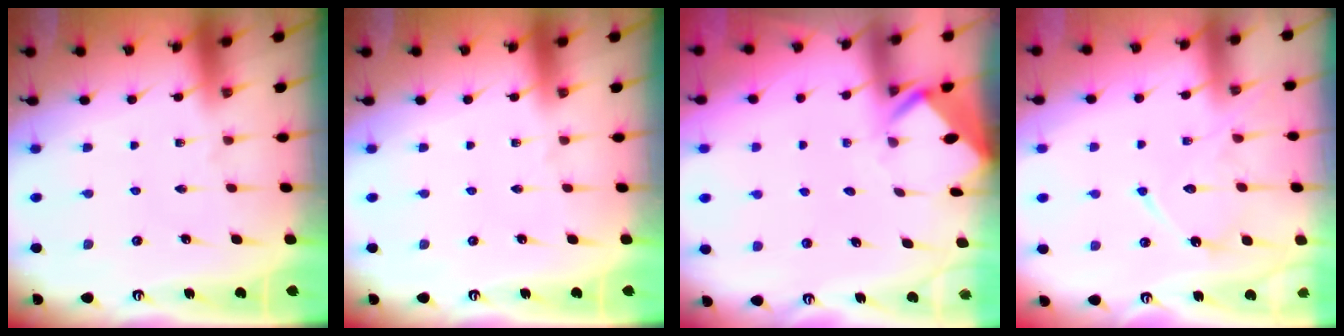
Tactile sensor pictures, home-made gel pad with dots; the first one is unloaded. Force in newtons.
{"total": 0.0}
{"total": 3.9, "press": 3.9, "slide": 0.3}
{"total": 12.1, "press": 12.1, "slide": 0.5}